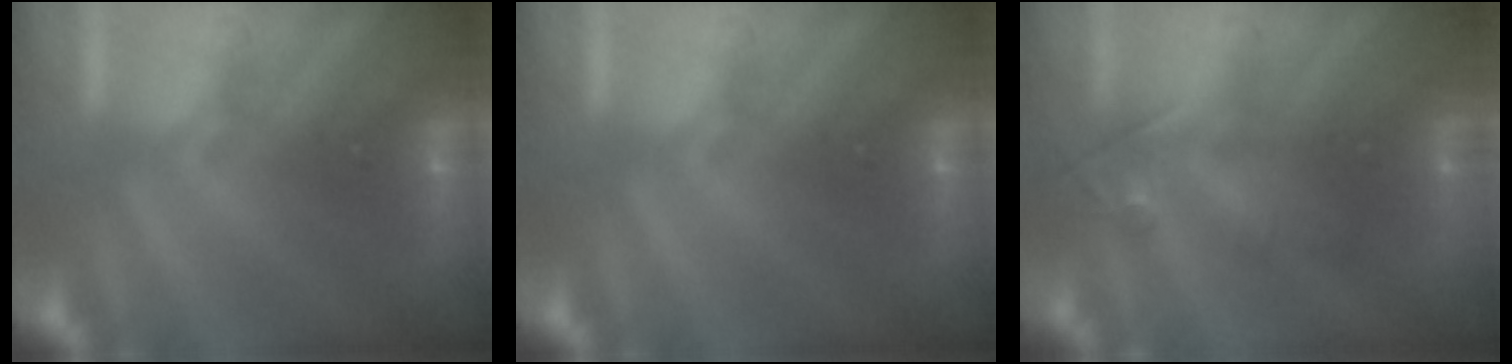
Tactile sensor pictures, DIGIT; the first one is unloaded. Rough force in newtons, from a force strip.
{"total": 0.0}
{"total": 2.4}